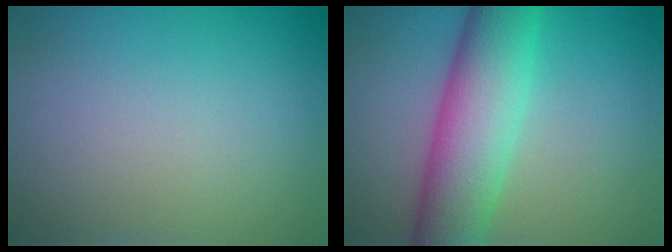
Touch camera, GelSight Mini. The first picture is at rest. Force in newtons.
{"total": 8.3, "press": 8.3, "slide": 0.2}